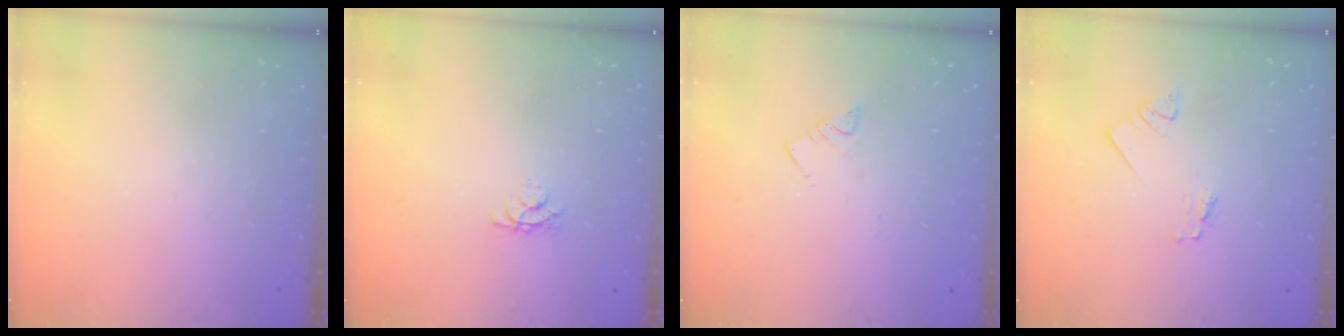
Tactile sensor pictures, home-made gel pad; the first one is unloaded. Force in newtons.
{"total": 3.6, "press": 3.6, "slide": 0.4}
{"total": 3.2, "press": 3.2, "slide": 0.2}
{"total": 1.2, "press": 1.2, "slide": 0.1}